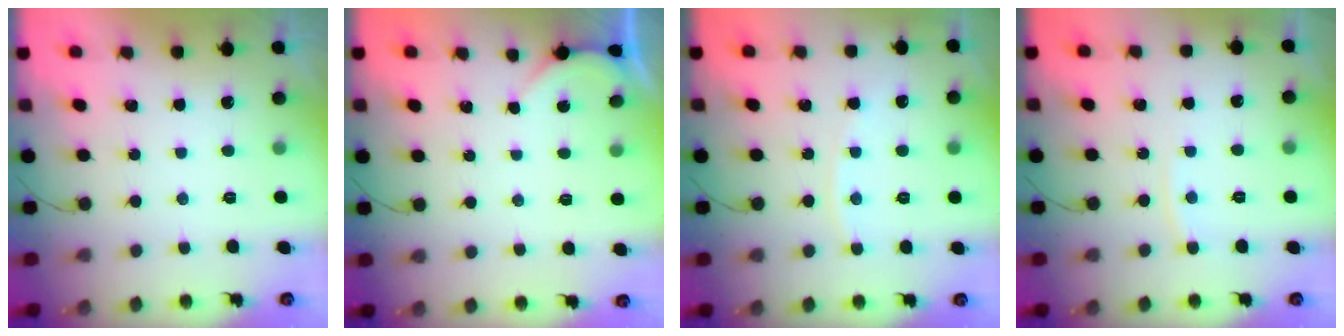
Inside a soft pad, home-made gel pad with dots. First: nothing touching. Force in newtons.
{"total": 0.8, "press": 0.8, "slide": 0.1}
{"total": 4.4, "press": 4.4, "slide": 0.4}
{"total": 4.6, "press": 4.5, "slide": 0.7}